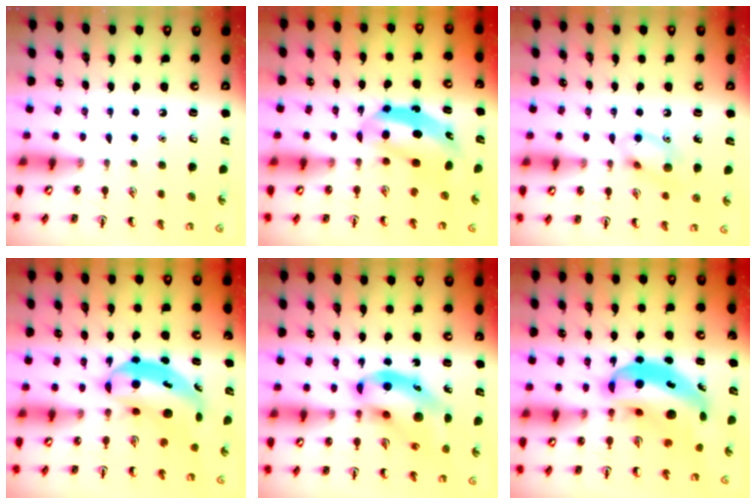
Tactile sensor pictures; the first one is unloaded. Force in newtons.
{"total": 5.5, "press": 5.3, "slide": 1.4}
{"total": 10.2, "press": 10.1, "slide": 0.9}
{"total": 6.7, "press": 6.4, "slide": 2.0}
{"total": 12.1, "press": 11.6, "slide": 3.3}
{"total": 10.6, "press": 10.2, "slide": 2.9}